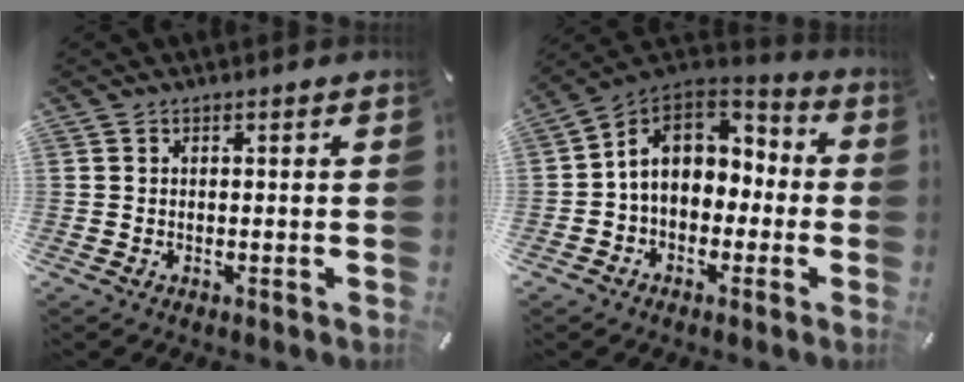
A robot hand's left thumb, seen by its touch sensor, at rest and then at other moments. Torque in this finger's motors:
{"motor_torque": [2.33, 2.68, 0.46, -0.15, 0.22]}